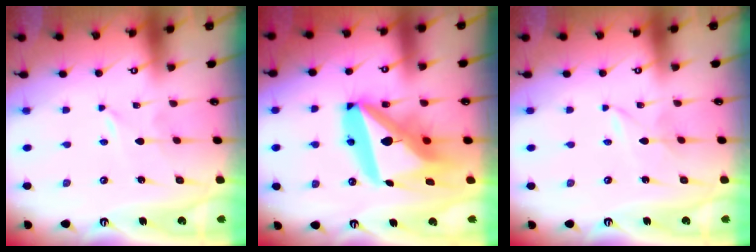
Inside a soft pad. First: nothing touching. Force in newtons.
{"total": 21.8, "press": 21.7, "slide": 2.5}
{"total": 1.3, "press": 1.3, "slide": 0.2}